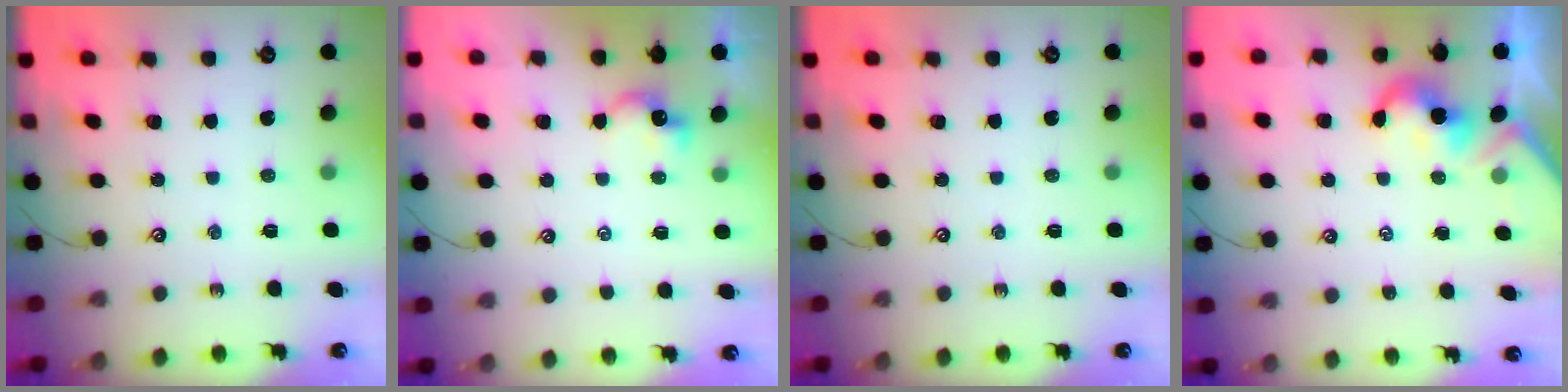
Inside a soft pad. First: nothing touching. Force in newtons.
{"total": 1.7, "press": 1.7, "slide": 0.2}
{"total": 0.0}
{"total": 1.9, "press": 1.8, "slide": 0.6}